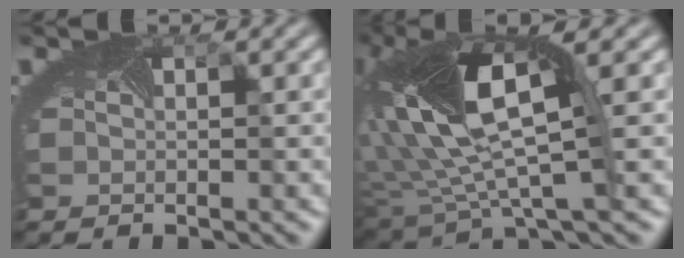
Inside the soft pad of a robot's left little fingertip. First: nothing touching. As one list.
[{"total": 12.1, "force": [2.2, 4.4, 11.0], "torque": [-0.236, -0.002, 0.034]}]